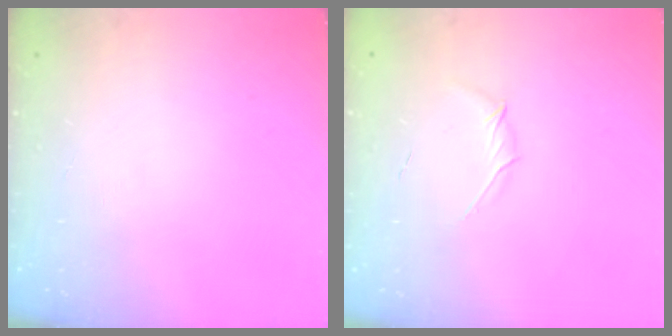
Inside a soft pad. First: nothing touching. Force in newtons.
{"total": 3.6, "press": 3.6, "slide": 0.7}